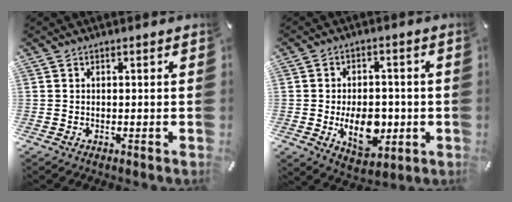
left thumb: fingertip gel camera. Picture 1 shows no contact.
{"total": 11.3, "force": [-2.3, 7.5, 8.1], "torque": [-0.129, -0.002, -0.038]}